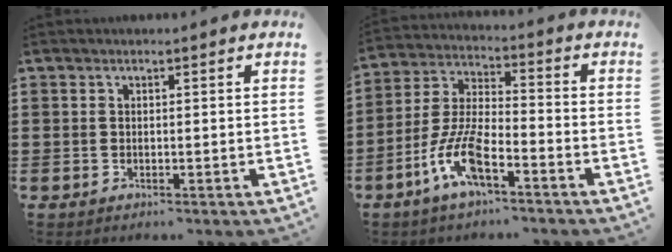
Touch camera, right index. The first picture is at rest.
{"total": 9.1, "force": [-5.1, 2.7, 7.0], "torque": [-0.169, -0.006, -0.099]}